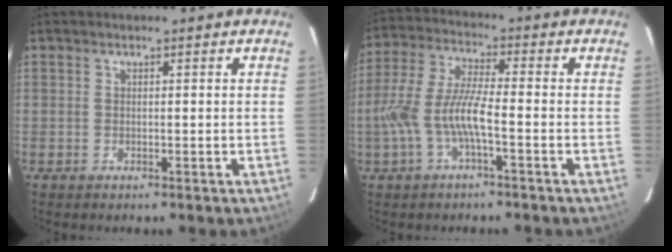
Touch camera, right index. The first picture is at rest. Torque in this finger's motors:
{"motor_torque": [1.08, -0.75, 0.80, 0.21]}